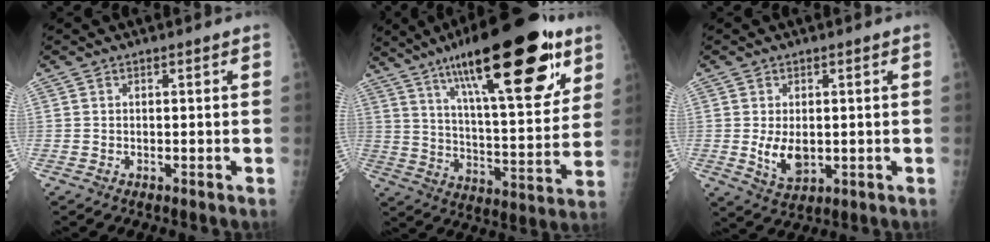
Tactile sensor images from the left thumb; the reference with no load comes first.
{"total": 29.2, "force": [16.2, 8.6, 22.7], "torque": [-0.323, -0.039, 0.258]}
{"total": 6.0, "force": [-0.3, 3.9, 4.6], "torque": [-0.069, -0.012, 0.007]}